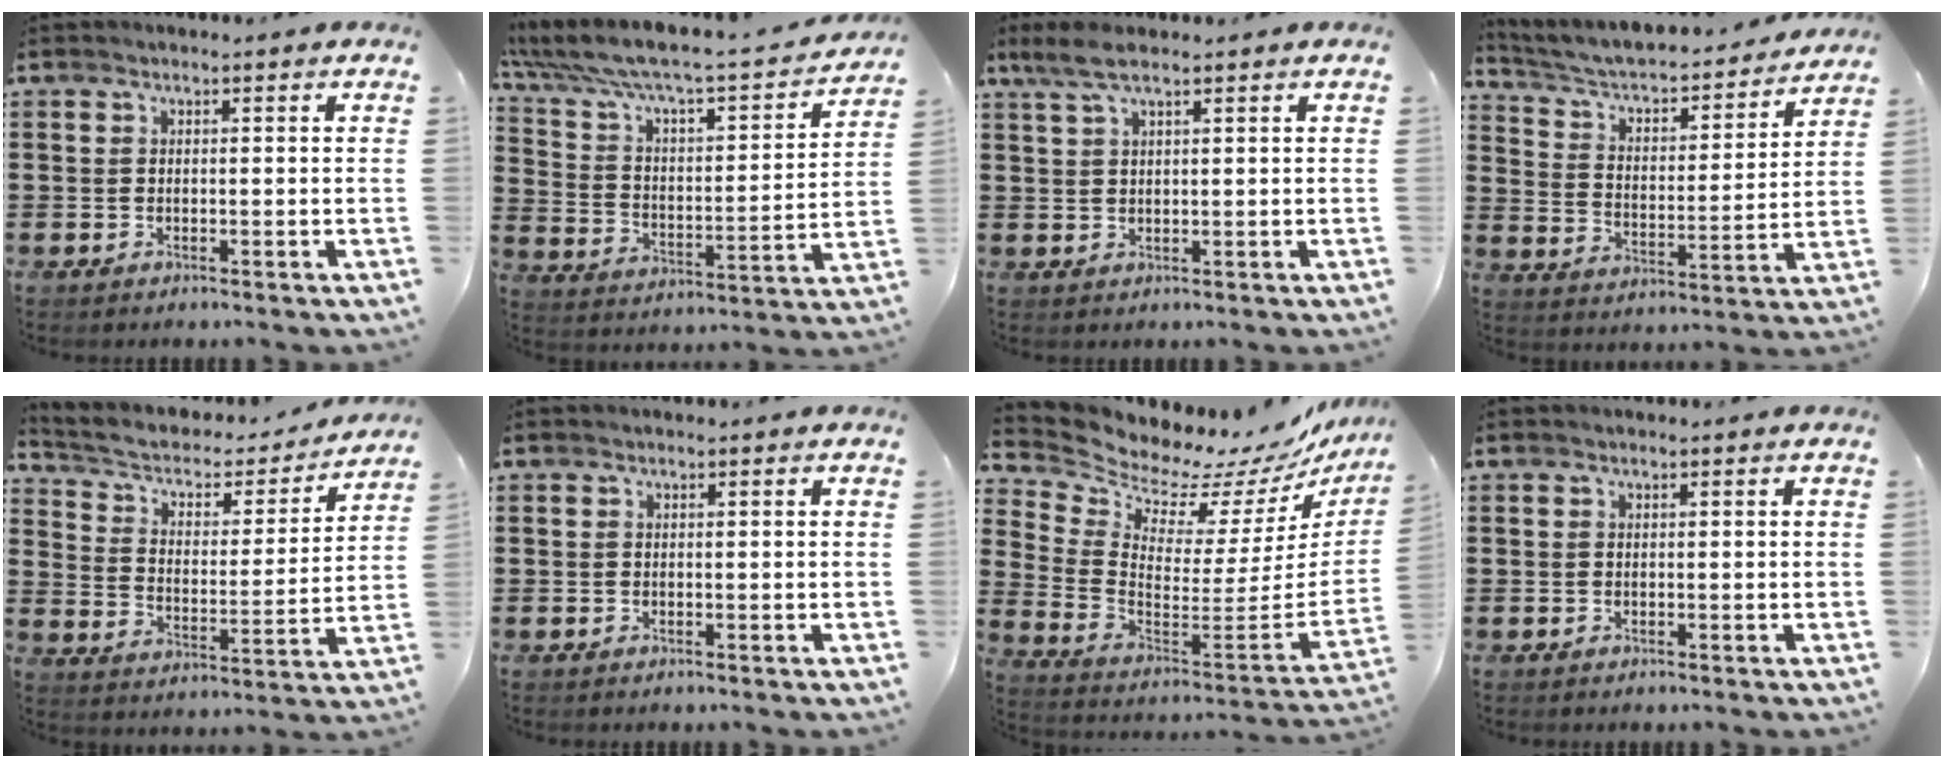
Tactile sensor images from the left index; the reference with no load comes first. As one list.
[{"total": 5.2, "force": [4.3, 1.4, 2.6], "torque": [-0.075, -0.040, 0.065]}, {"total": 3.7, "force": [2.3, 0.8, 2.8], "torque": [-0.058, 0.003, 0.043]}, {"total": 4.5, "force": [3.9, 1.2, 1.9], "torque": [-0.057, -0.033, 0.058]}, {"total": 3.9, "force": [2.9, 2.1, 1.6], "torque": [-0.049, -0.019, 0.039]}, {"total": 0.0}, {"total": 7.0, "force": [6.7, 1.9, 0.7], "torque": [-0.046, -0.082, 0.108]}, {"total": 0.0}]